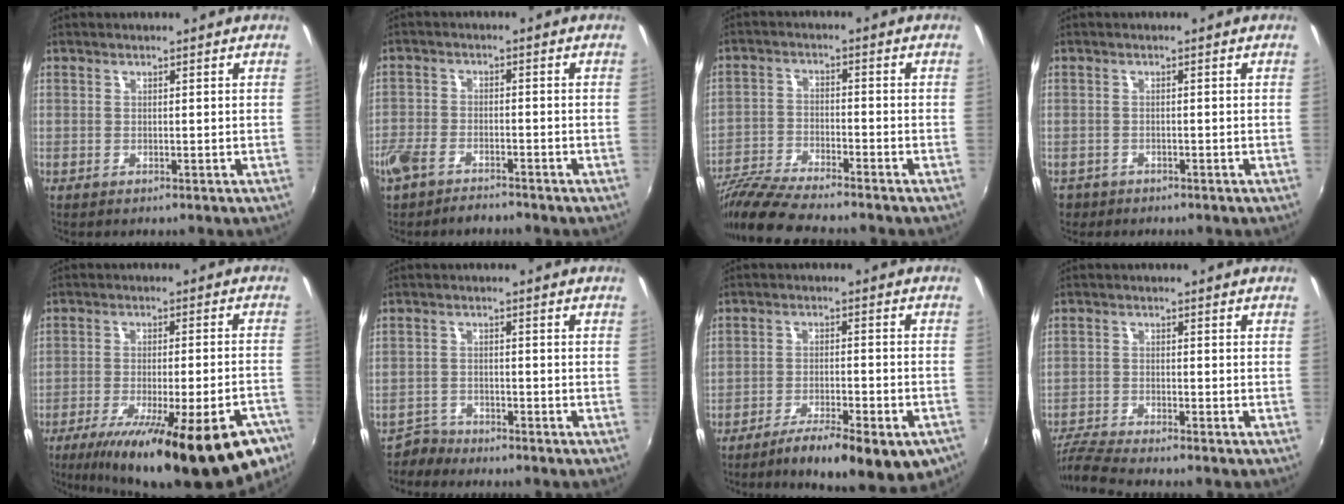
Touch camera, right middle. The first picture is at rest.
{"total": 6.9, "force": [-5.4, 3.1, 3.0], "torque": [-0.085, -0.011, -0.102]}
{"total": 11.0, "force": [-9.9, 0.5, 4.7], "torque": [-0.115, -0.019, -0.189]}
{"total": 2.7, "force": [-1.7, 2.0, 0.6], "torque": [-0.020, -0.007, -0.028]}
{"total": 25.0, "force": [-16.6, 5.7, 17.9], "torque": [-0.280, -0.058, -0.232]}
{"total": 3.3, "force": [-3.1, 0.8, -0.5], "torque": [0.002, 0.001, -0.064]}
{"total": 14.2, "force": [-9.4, 3.4, 10.0], "torque": [-0.168, -0.032, -0.139]}
{"total": 6.0, "force": [-5.7, -0.7, 1.7], "torque": [-0.055, -0.018, -0.113]}